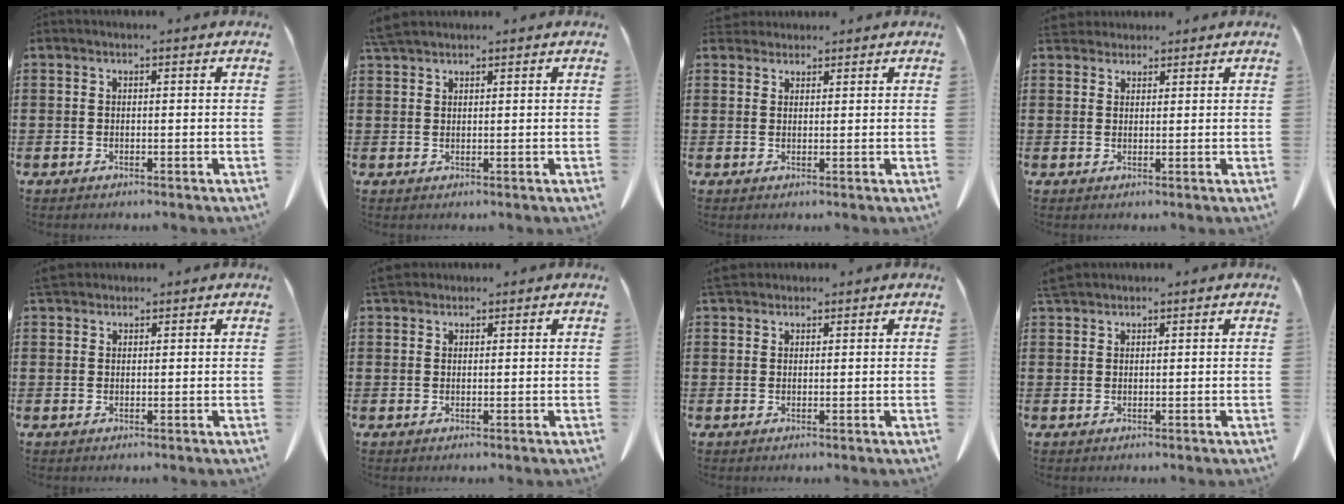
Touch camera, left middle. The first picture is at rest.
{"total": 2.8, "force": [2.5, 0.6, 1.2], "torque": [-0.033, 0.001, 0.050]}
{"total": 2.2, "force": [2.0, 0.8, 0.2], "torque": [-0.010, 0.003, 0.040]}
{"total": 2.8, "force": [2.5, 1.0, 0.5], "torque": [-0.019, -0.001, 0.050]}
{"total": 2.6, "force": [2.3, 0.9, 0.9], "torque": [-0.025, 0.001, 0.046]}
{"total": 2.8, "force": [2.4, 1.0, 1.0], "torque": [-0.027, 0.003, 0.048]}
{"total": 2.7, "force": [2.3, 0.9, 0.9], "torque": [-0.025, 0.002, 0.047]}
{"total": 2.3, "force": [2.1, 0.5, 0.8], "torque": [-0.024, 0.002, 0.042]}